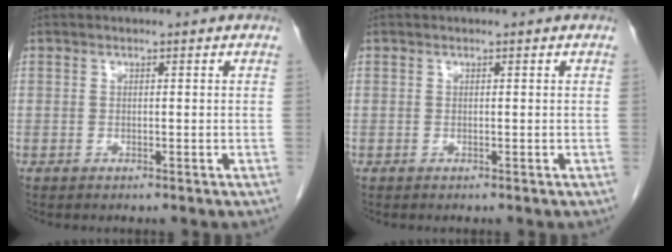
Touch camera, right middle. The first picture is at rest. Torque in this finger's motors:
{"motor_torque": [0.00, 0.00, 0.01, 0.01]}